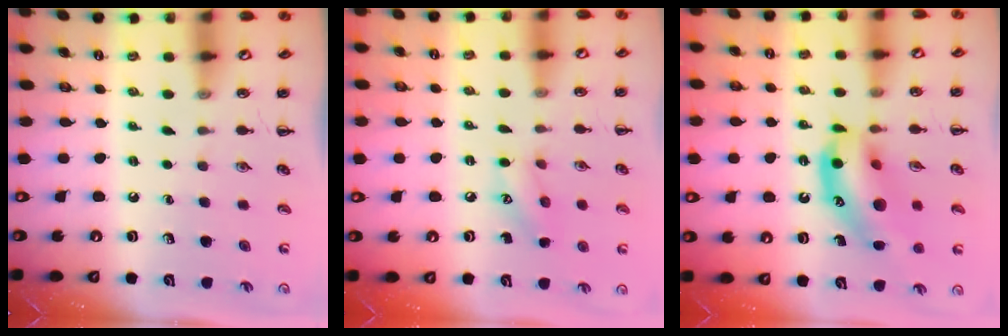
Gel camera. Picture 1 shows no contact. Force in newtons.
{"total": 9.1, "press": 9.0, "slide": 1.5}
{"total": 16.4, "press": 15.9, "slide": 4.0}